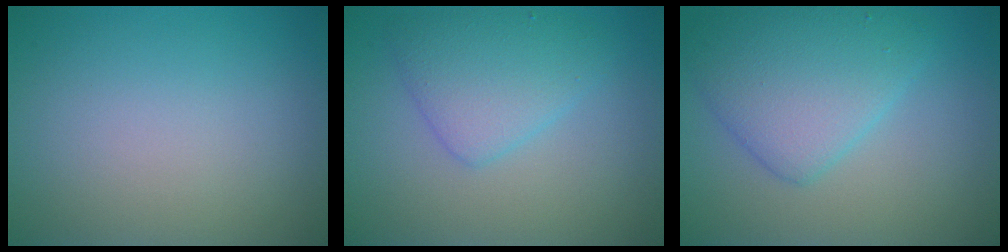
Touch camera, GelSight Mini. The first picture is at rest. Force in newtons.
{"total": 3.8, "press": 3.8, "slide": 0.1}
{"total": 5.4, "press": 5.4, "slide": 0.2}